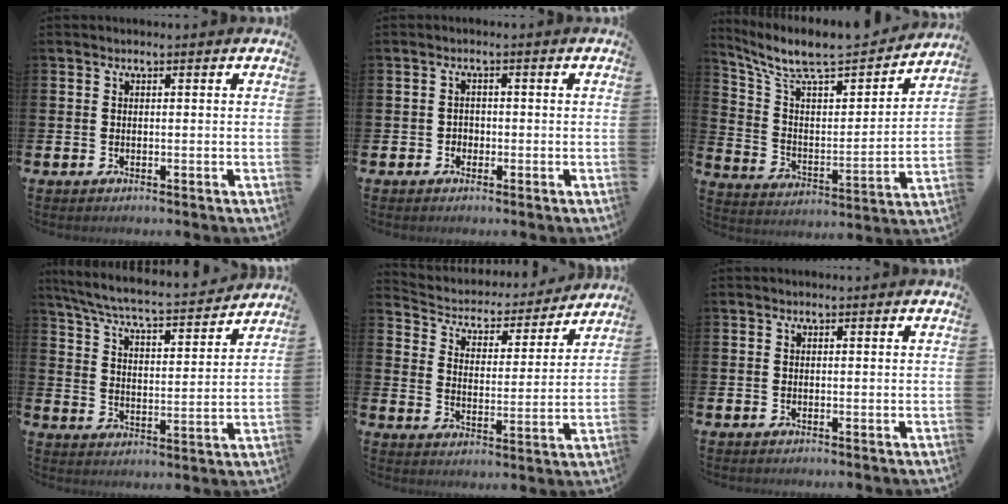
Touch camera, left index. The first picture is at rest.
{"total": 1.4, "force": [-0.6, 1.3, 0.2], "torque": [-0.004, 0.003, -0.016]}
{"total": 9.5, "force": [8.3, 2.4, 3.9], "torque": [-0.117, -0.058, 0.142]}
{"total": 6.5, "force": [6.0, 0.6, 2.3], "torque": [-0.075, -0.047, 0.099]}
{"total": 4.7, "force": [4.4, 1.7, 0.7], "torque": [-0.047, -0.039, 0.068]}
{"total": 0.0}